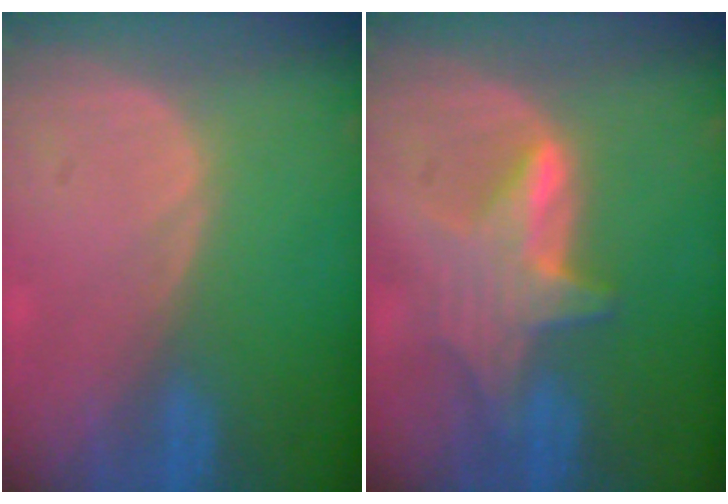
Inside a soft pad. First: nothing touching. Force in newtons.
{"total": 6.3, "press": 6.1, "slide": 1.7}